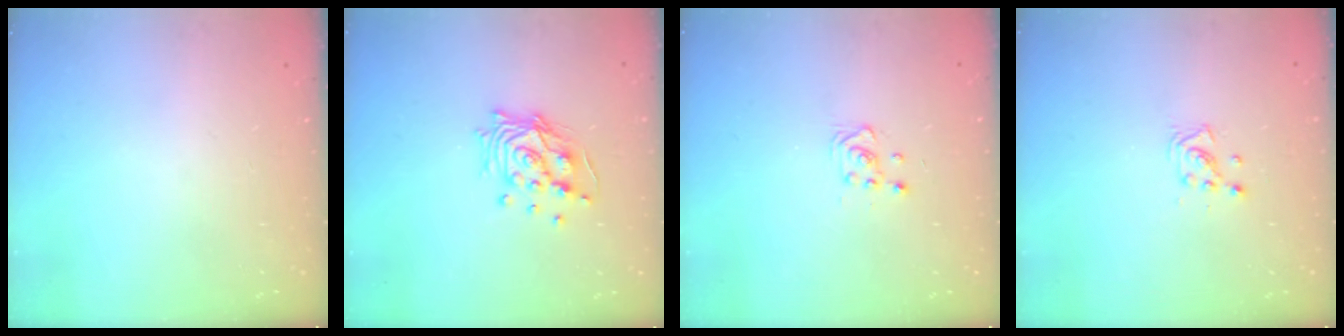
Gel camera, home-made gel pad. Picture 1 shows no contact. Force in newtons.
{"total": 12.8, "press": 12.8, "slide": 1.3}
{"total": 3.8, "press": 3.7, "slide": 0.6}
{"total": 3.0, "press": 3.0, "slide": 0.5}